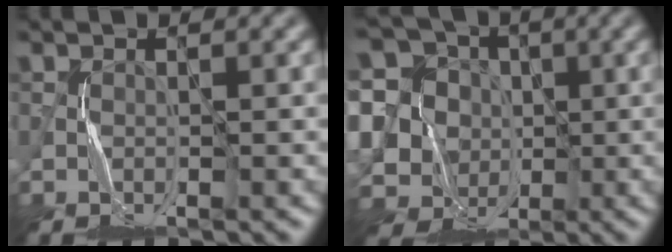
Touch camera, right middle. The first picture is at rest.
{"total": 13.1, "force": [2.7, 11.8, 5.0], "torque": [-0.153, 0.039, 0.027]}